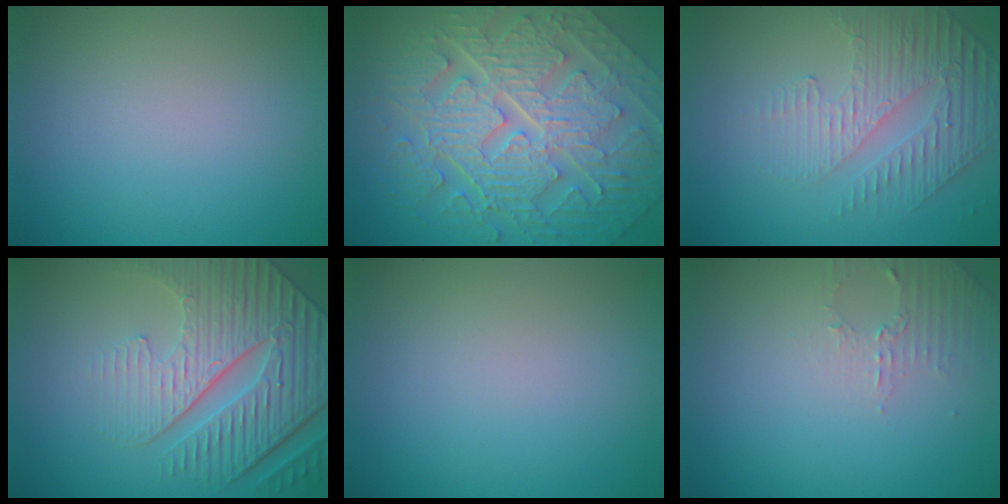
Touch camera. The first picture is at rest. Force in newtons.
{"total": 10.9, "press": 7.4, "slide": 8.0}
{"total": 4.8, "press": 3.1, "slide": 3.7}
{"total": 6.9, "press": 5.6, "slide": 4.0}
{"total": 0.0}
{"total": 1.8, "press": 1.7, "slide": 0.5}